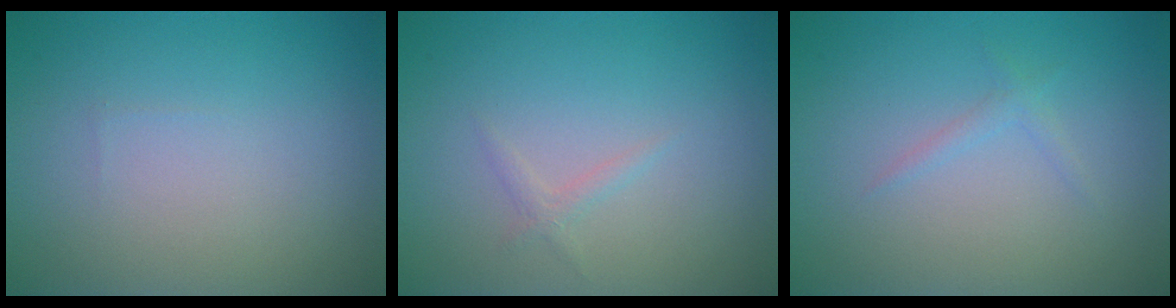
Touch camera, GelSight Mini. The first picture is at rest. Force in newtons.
{"total": 0.8, "press": 0.8, "slide": 0.0}
{"total": 0.8, "press": 0.8, "slide": 0.0}